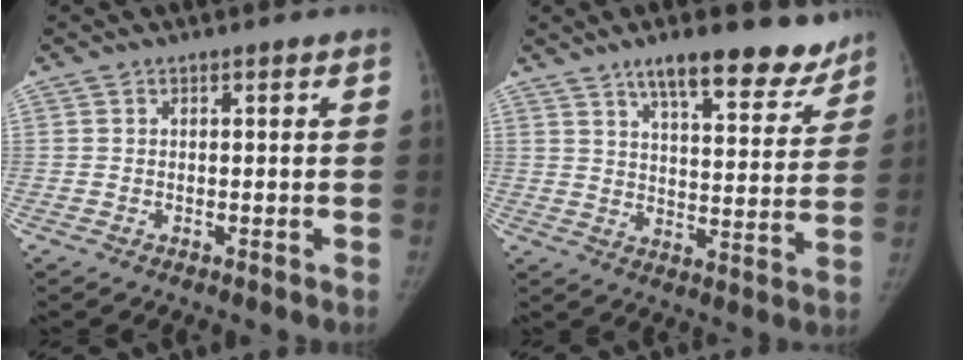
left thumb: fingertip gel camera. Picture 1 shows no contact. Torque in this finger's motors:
{"motor_torque": [0.72, -0.48, 0.93, -1.10, 0.15]}